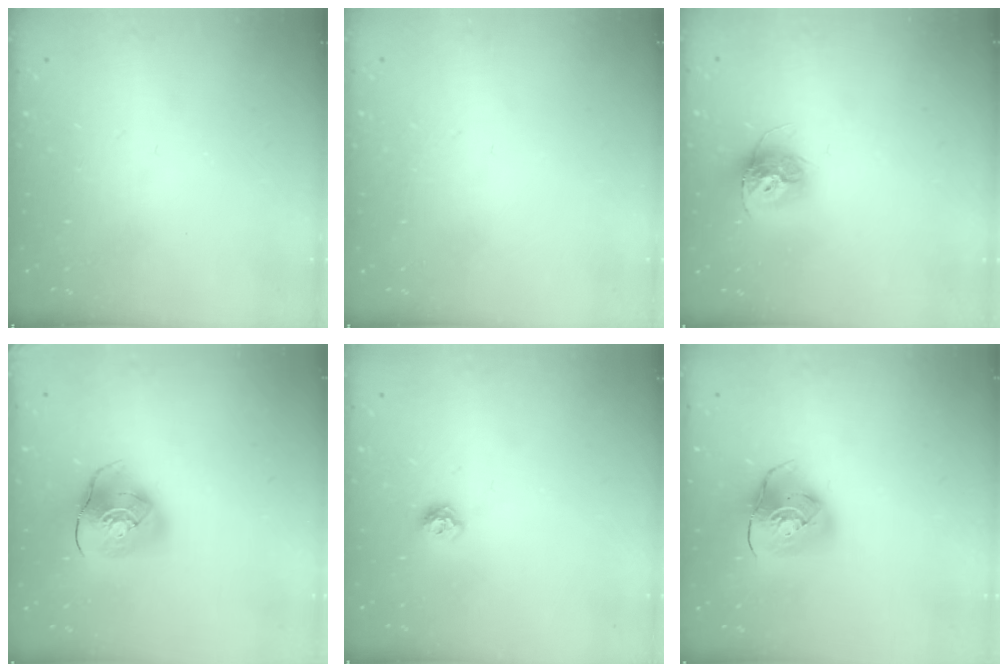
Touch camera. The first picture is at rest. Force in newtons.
{"total": 0.9, "press": 0.9, "slide": 0.1}
{"total": 12.2, "press": 12.1, "slide": 1.0}
{"total": 12.7, "press": 12.5, "slide": 1.8}
{"total": 6.8, "press": 6.7, "slide": 1.0}
{"total": 10.6, "press": 10.5, "slide": 1.2}